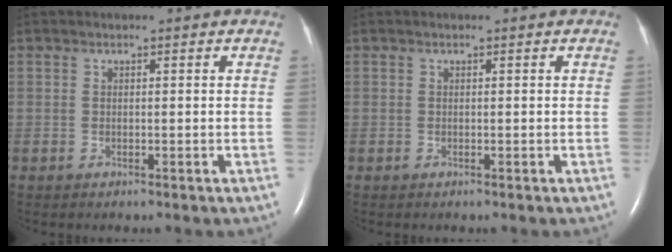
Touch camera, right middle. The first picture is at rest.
{"total": 0.0}